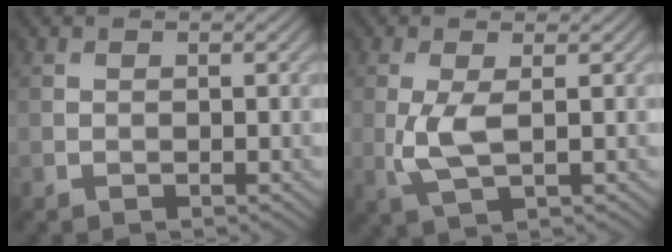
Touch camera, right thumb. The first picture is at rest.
{"total": 4.1, "force": [0.1, 1.3, 3.9], "torque": [-0.099, -0.004, 0.003]}